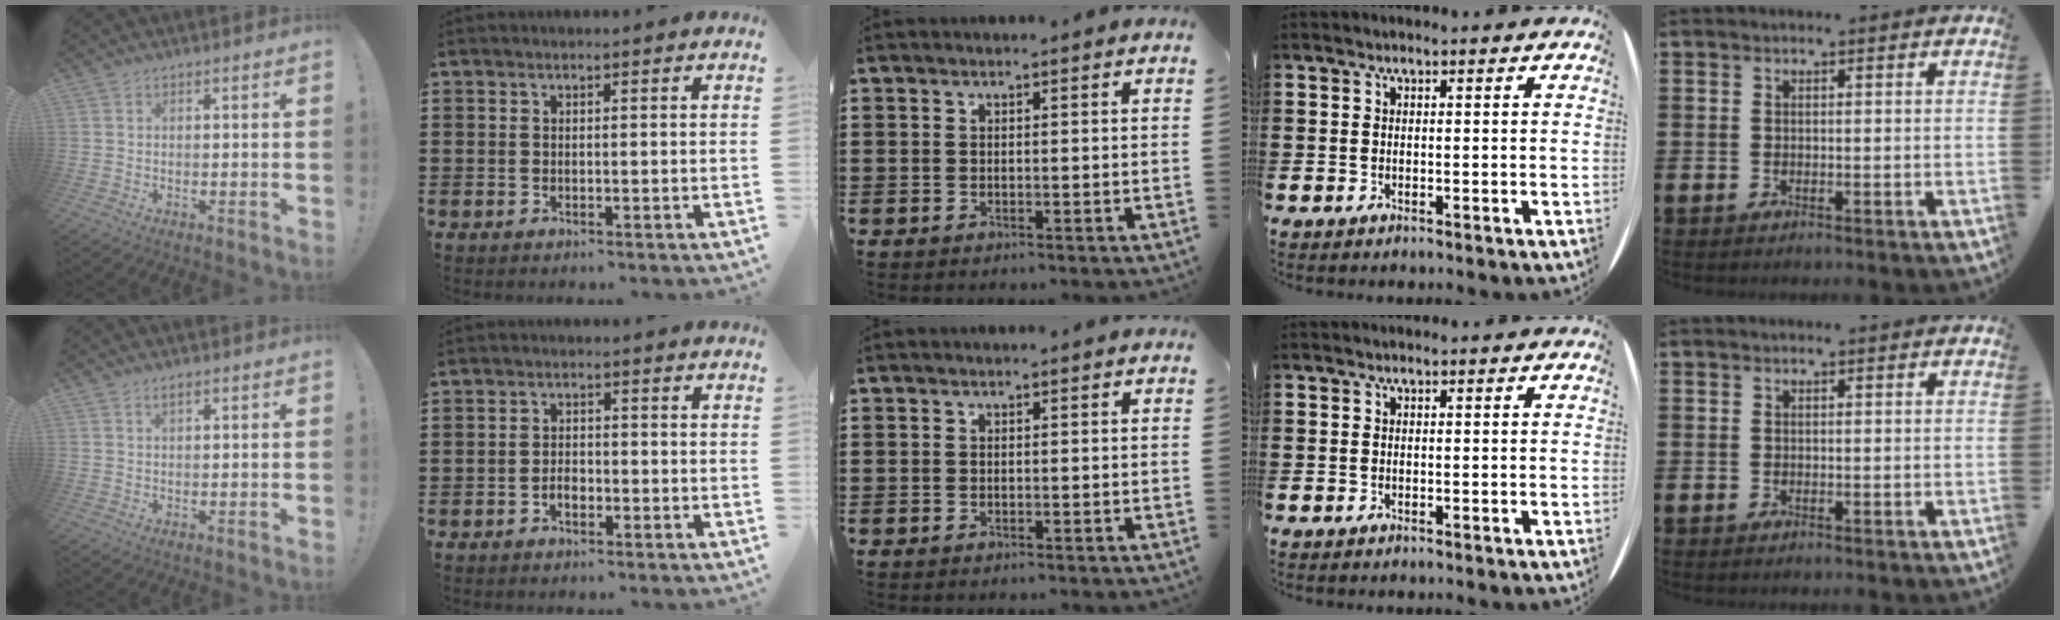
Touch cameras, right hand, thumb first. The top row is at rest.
{"thumb": {"total": 1.5, "force": [0.9, 0.5, 1.0], "torque": [-0.019, 0.001, 0.016]}, "index": {"total": 2.1, "force": [-1.1, 1.1, 1.4], "torque": [-0.028, 0.003, -0.021]}}